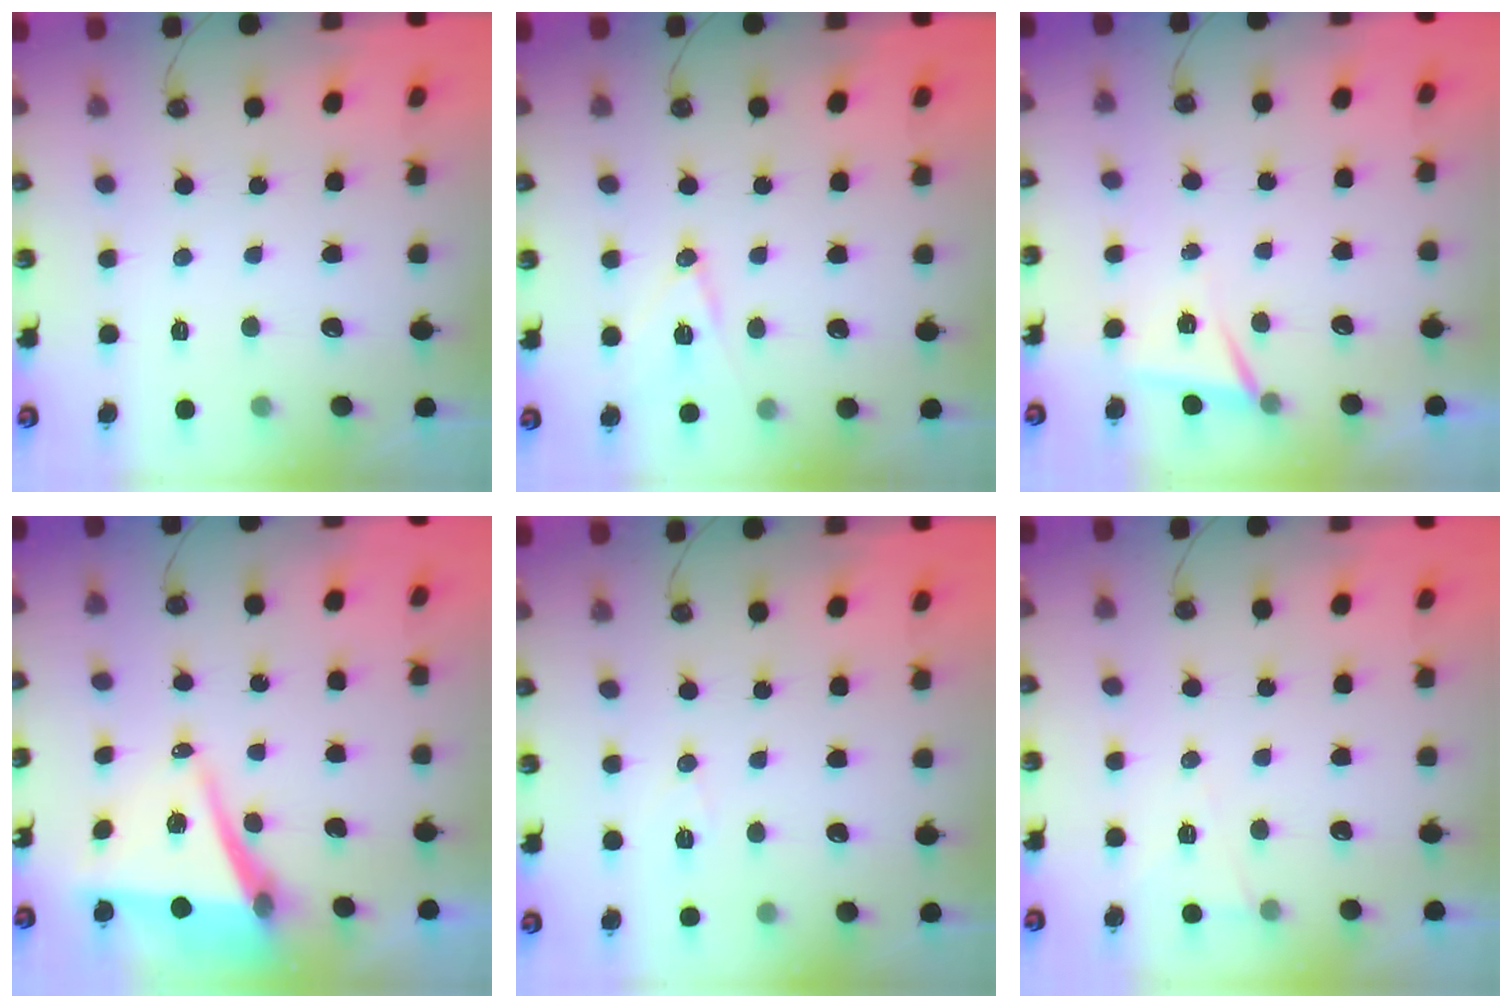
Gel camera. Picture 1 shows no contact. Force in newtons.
{"total": 11.2, "press": 10.7, "slide": 3.3}
{"total": 4.8, "press": 2.9, "slide": 3.9}
{"total": 7.9, "press": 6.7, "slide": 4.2}
{"total": 5.6, "press": 3.5, "slide": 4.4}
{"total": 5.6, "press": 3.7, "slide": 4.2}